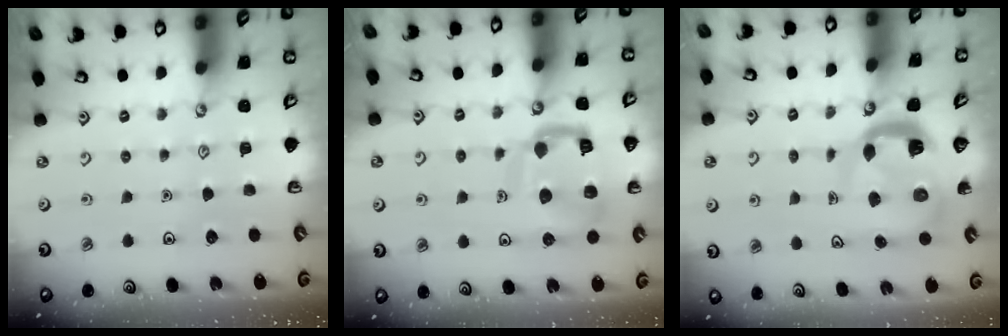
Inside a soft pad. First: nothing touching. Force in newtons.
{"total": 14.5, "press": 14.4, "slide": 1.5}
{"total": 5.7, "press": 5.7, "slide": 0.8}